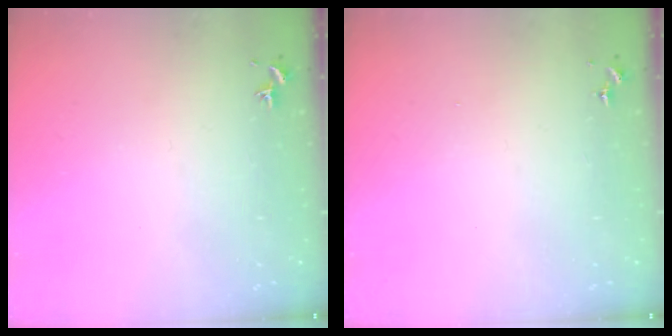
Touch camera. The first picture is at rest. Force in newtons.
{"total": 0.0}